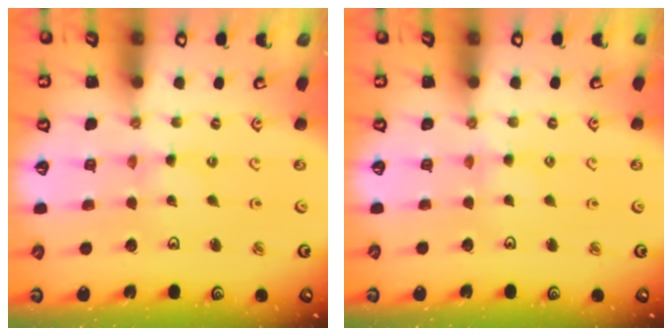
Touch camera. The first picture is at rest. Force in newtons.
{"total": 2.3, "press": 2.3, "slide": 0.4}